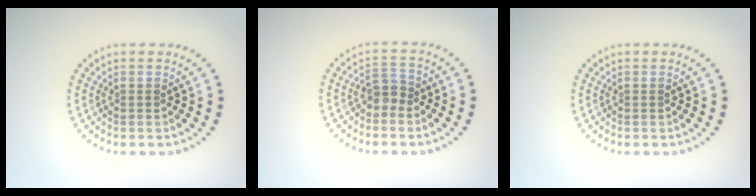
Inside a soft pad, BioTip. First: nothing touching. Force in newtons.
{"total": 1.8, "press": 1.5, "slide": 0.9}
{"total": 0.0}